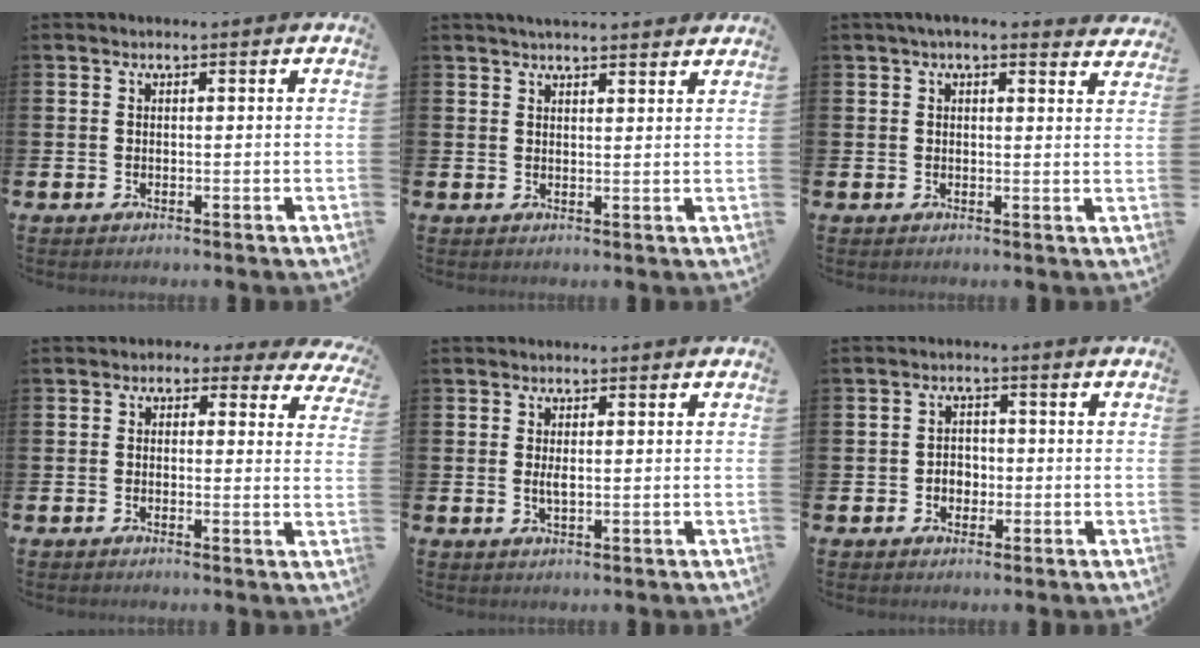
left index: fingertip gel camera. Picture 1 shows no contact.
{"total": 3.1, "force": [3.1, 0.1, 0.6], "torque": [-0.016, -0.011, 0.056]}
{"total": 2.8, "force": [2.7, 0.4, 0.9], "torque": [-0.023, -0.006, 0.048]}
{"total": 1.3, "force": [0.5, 1.2, 0.4], "torque": [-0.016, 0.000, 0.002]}
{"total": 1.6, "force": [0.2, 0.5, 1.5], "torque": [-0.025, 0.000, 0.001]}
{"total": 2.5, "force": [-0.6, 2.1, 1.2], "torque": [-0.016, 0.002, -0.017]}